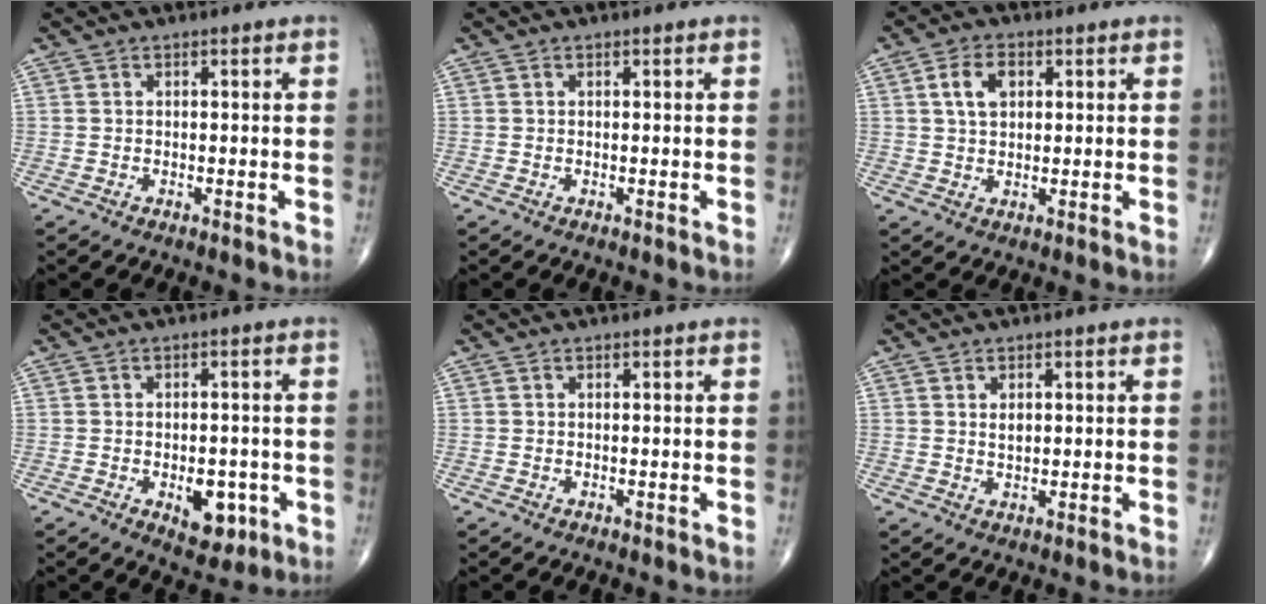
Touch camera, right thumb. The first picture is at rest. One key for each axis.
{"total": 0.0}
{"total": 5.5, "fx": 1.6, "fy": 3.6, "fz": 3.8, "tx": -0.063, "ty": 0.003, "tz": 0.028}
{"total": 6.8, "fx": -2.1, "fy": 3.9, "fz": 5.1, "tx": -0.044, "ty": 0.006, "tz": -0.018}
{"total": 0.0}
{"total": 1.8, "fx": 0.6, "fy": 1.1, "fz": 1.3, "tx": -0.020, "ty": -0.005, "tz": 0.012}